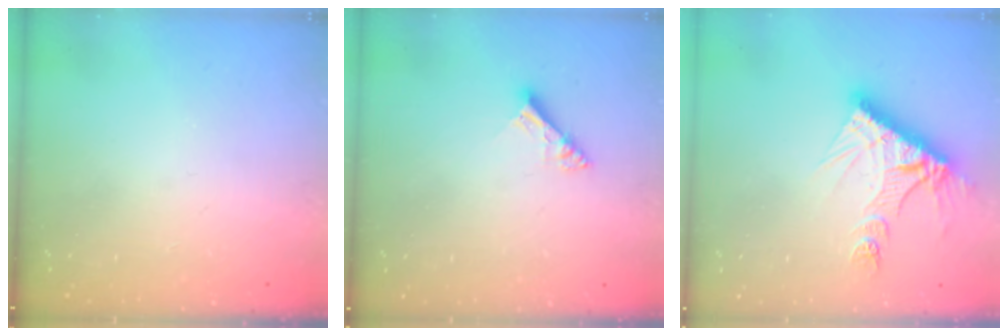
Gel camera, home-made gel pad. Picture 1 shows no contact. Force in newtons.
{"total": 5.5, "press": 5.5, "slide": 0.1}
{"total": 12.7, "press": 12.6, "slide": 1.1}